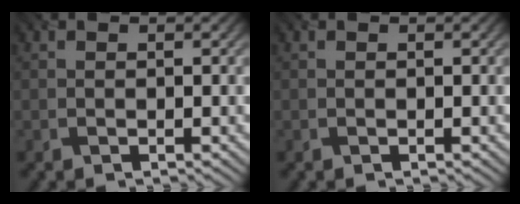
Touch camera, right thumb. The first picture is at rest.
{"total": 0.0}